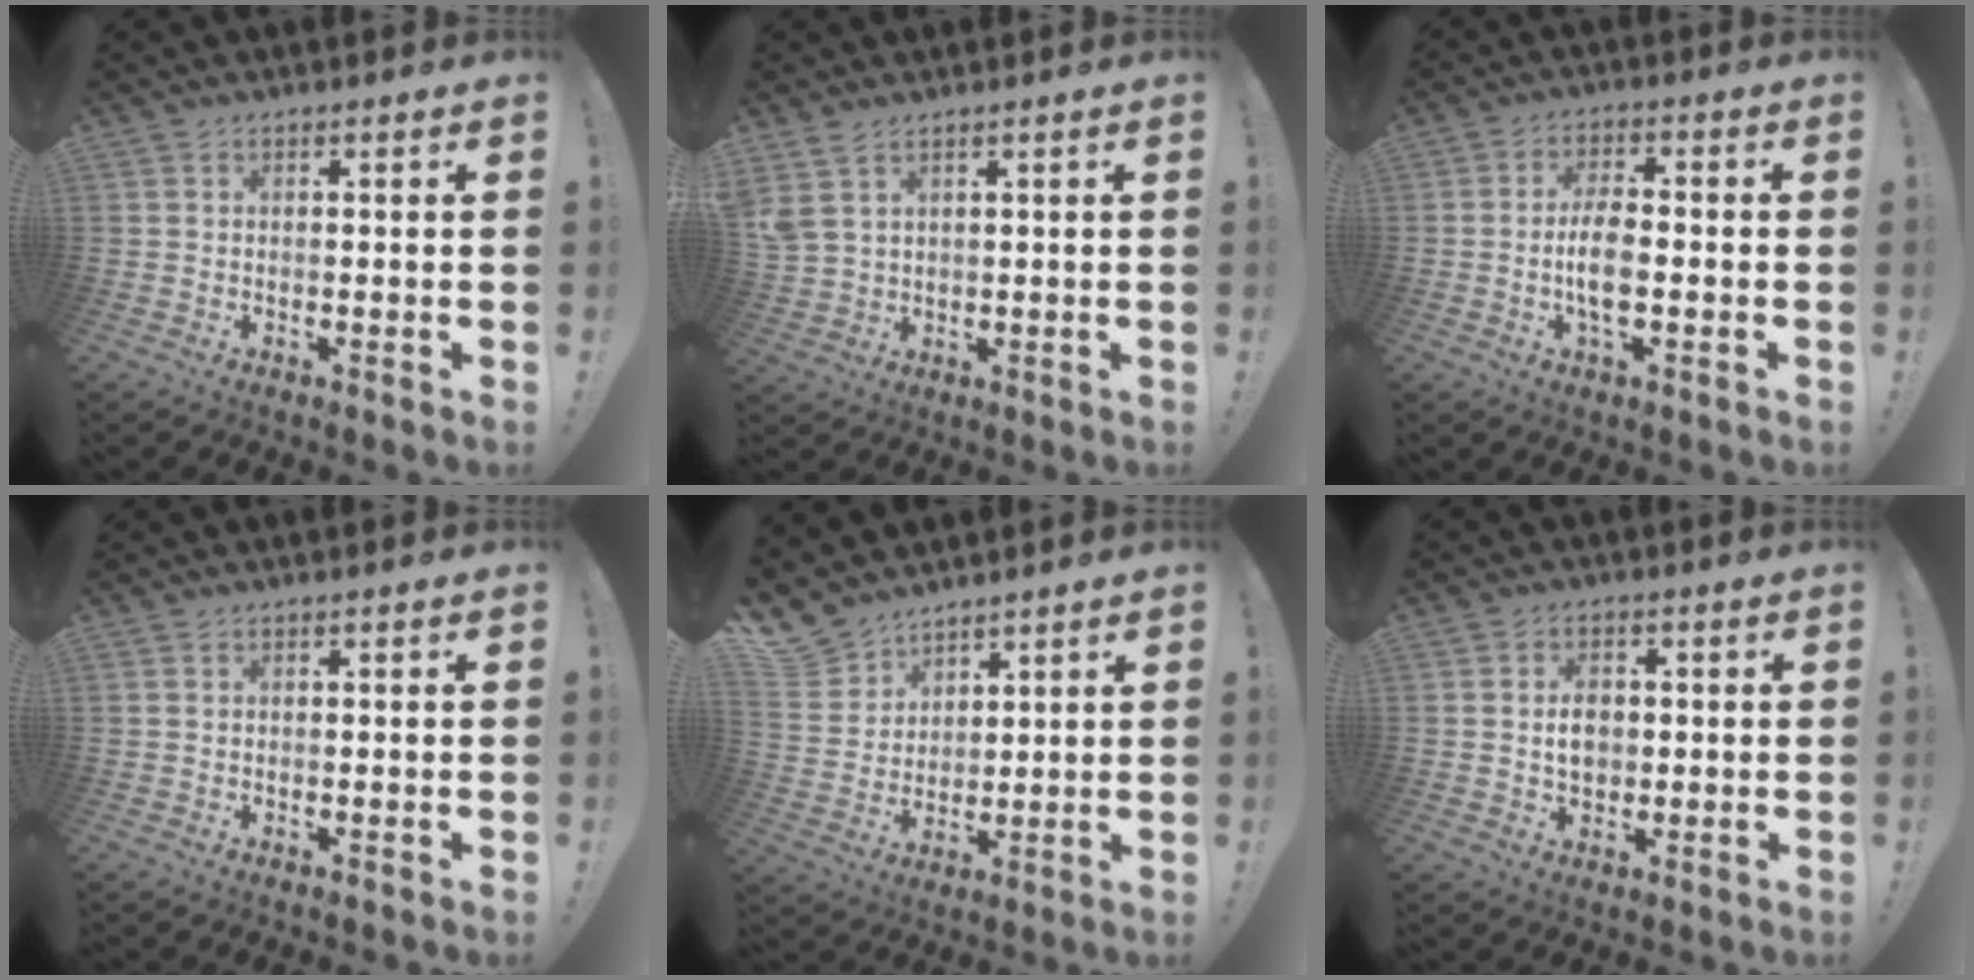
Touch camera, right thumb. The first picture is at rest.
{"total": 5.3, "force": [3.4, 2.7, 3.0], "torque": [-0.062, -0.015, 0.066]}
{"total": 7.9, "force": [-1.5, 3.1, 7.1], "torque": [-0.146, -0.002, -0.028]}
{"total": 0.0}
{"total": 8.8, "force": [6.9, 5.4, 1.2], "torque": [-0.044, -0.055, 0.141]}
{"total": 5.1, "force": [0.2, 4.1, 3.1], "torque": [-0.030, -0.002, 0.000]}